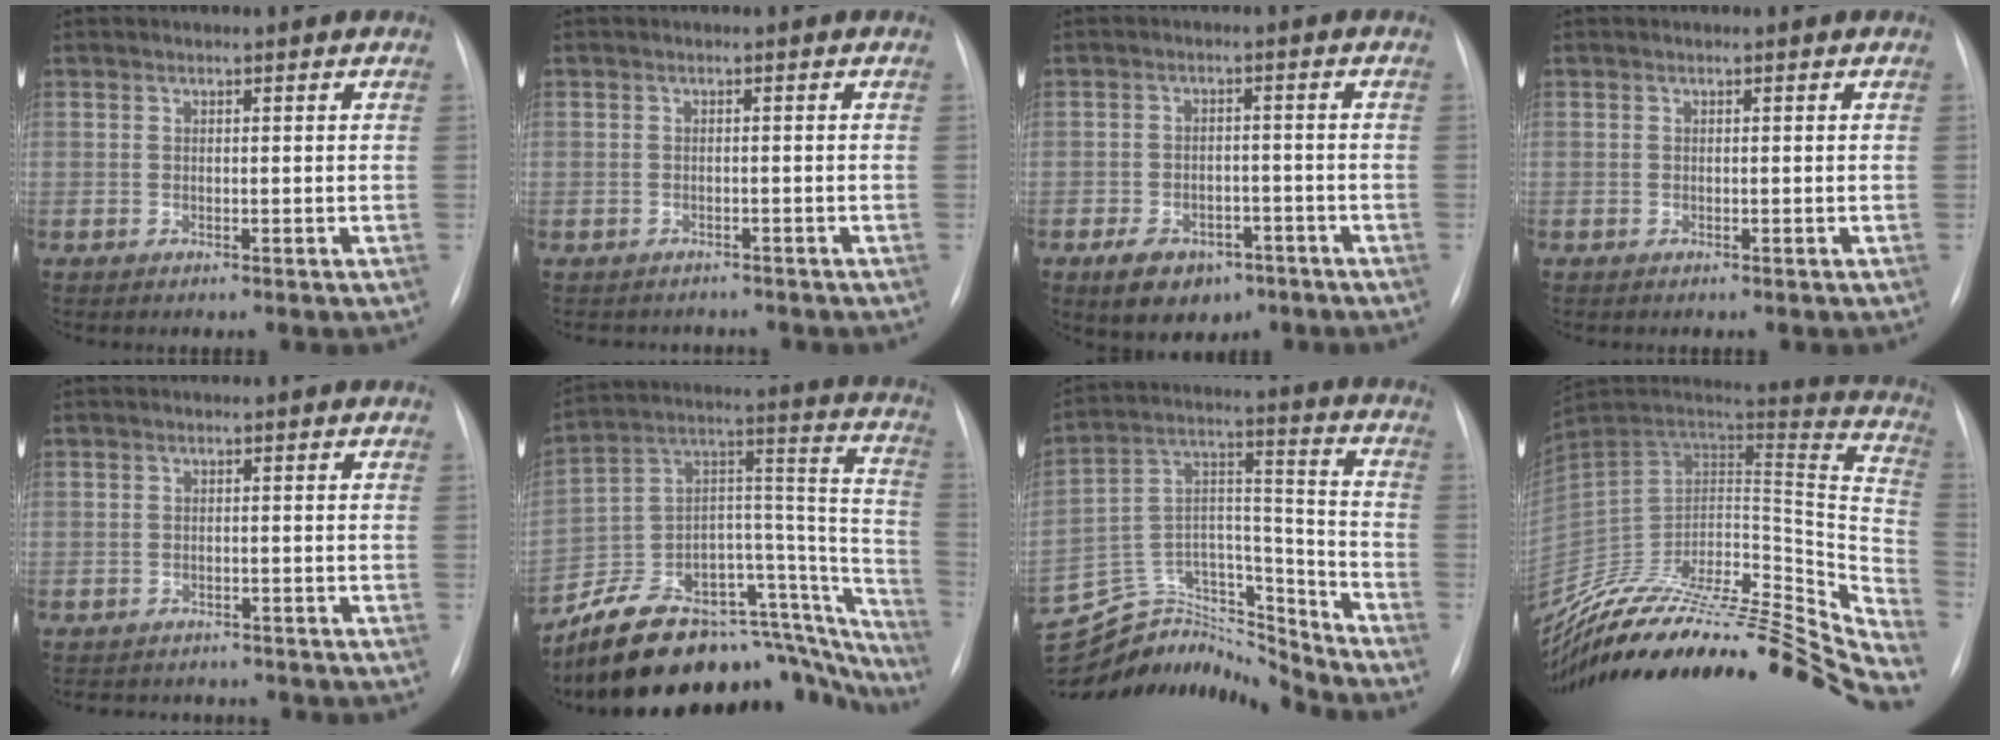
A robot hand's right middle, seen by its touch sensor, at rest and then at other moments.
{"total": 3.3, "force": [-2.9, 1.6, -0.1], "torque": [-0.004, 0.003, -0.040]}
{"total": 7.8, "force": [-4.8, 4.8, 3.8], "torque": [-0.063, 0.005, -0.065]}
{"total": 0.0}
{"total": 5.0, "force": [-4.4, 2.2, 0.2], "torque": [0.000, 0.005, -0.058]}
{"total": 32.1, "force": [-26.9, 11.9, 12.8], "torque": [-0.125, 0.047, -0.379]}
{"total": 18.7, "force": [-18.3, 3.0, 2.0], "torque": [-0.046, 0.065, -0.310]}
{"total": 39.4, "force": [-34.7, 5.9, 17.7], "torque": [-0.206, -0.037, -0.494]}